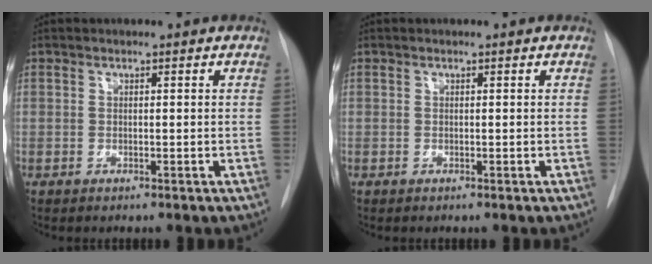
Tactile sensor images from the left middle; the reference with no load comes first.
{"total": 0.0}